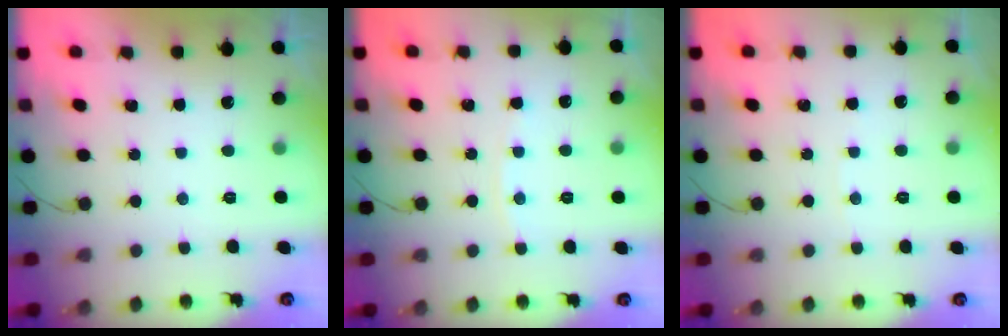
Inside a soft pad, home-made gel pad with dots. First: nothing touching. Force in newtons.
{"total": 3.2, "press": 3.2, "slide": 0.4}
{"total": 1.6, "press": 1.6, "slide": 0.2}